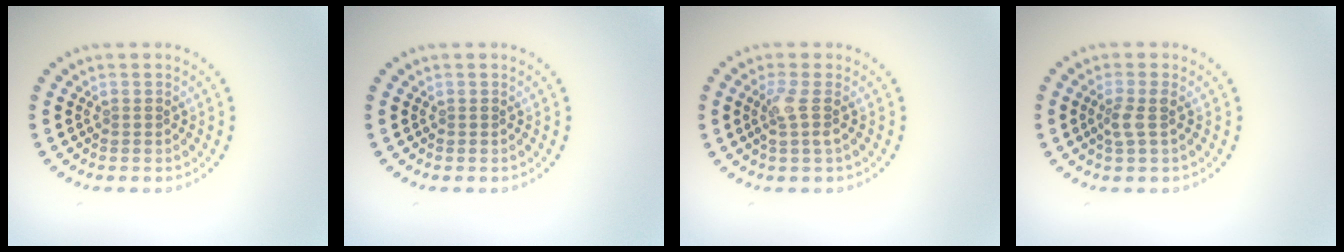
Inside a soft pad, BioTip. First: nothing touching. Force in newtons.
{"total": 0.0}
{"total": 1.9, "press": 1.5, "slide": 1.2}
{"total": 1.8, "press": 1.6, "slide": 0.8}